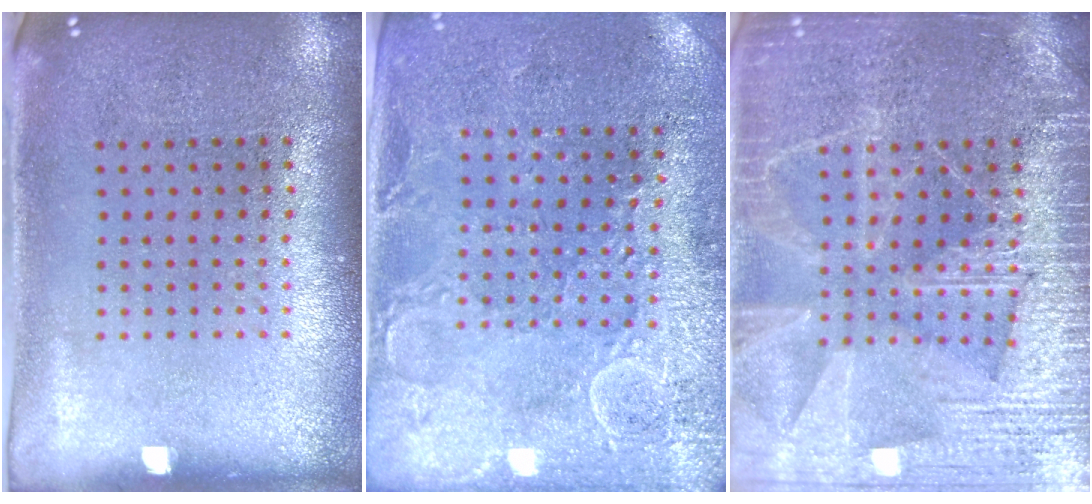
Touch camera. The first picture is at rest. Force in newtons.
{"total": 2.7, "press": 2.6, "slide": 0.7}
{"total": 6.5, "press": 6.4, "slide": 0.9}